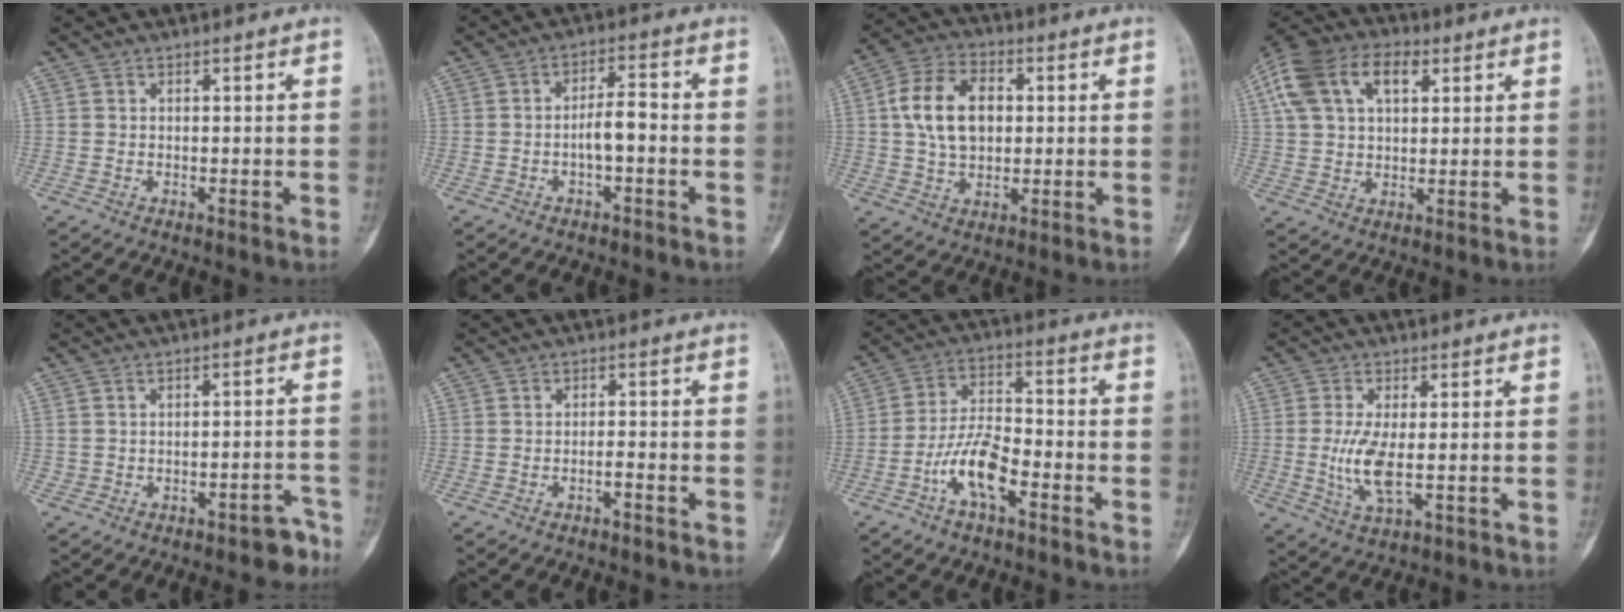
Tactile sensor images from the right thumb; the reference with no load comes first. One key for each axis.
{"total": 4.9, "fx": -1.3, "fy": 1.8, "fz": 4.4, "tx": -0.073, "ty": 0.024, "tz": -0.025}
{"total": 12.3, "fx": 1.6, "fy": 8.2, "fz": 9.0, "tx": -0.146, "ty": 0.013, "tz": 0.025}
{"total": 15.8, "fx": 6.2, "fy": 9.5, "fz": 11.0, "tx": -0.208, "ty": 0.021, "tz": 0.109}
{"total": 4.1, "fx": -3.0, "fy": 2.4, "fz": 1.3, "tx": 0.003, "ty": 0.047, "tz": -0.032}
{"total": 1.6, "fx": -1.2, "fy": 0.1, "fz": 1.0, "tx": -0.023, "ty": 0.019, "tz": -0.019}
{"total": 10.1, "fx": -4.5, "fy": 4.1, "fz": 8.1, "tx": -0.157, "ty": 0.037, "tz": -0.088}
{"total": 6.8, "fx": -0.6, "fy": 2.3, "fz": 6.4, "tx": -0.141, "ty": -0.012, "tz": -0.009}